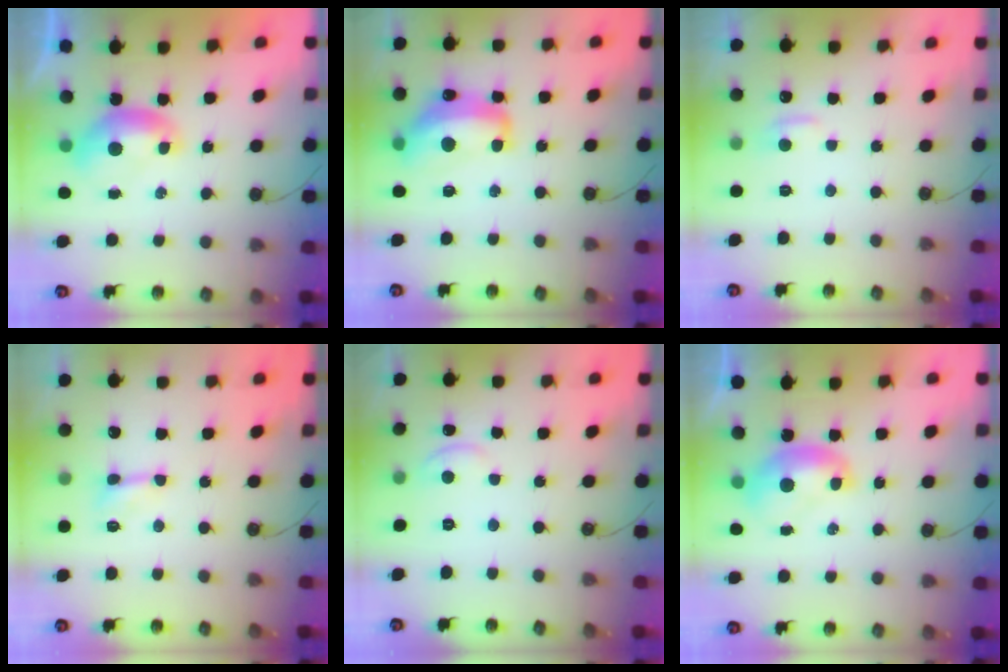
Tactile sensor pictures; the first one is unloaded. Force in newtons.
{"total": 8.6, "press": 8.5, "slide": 0.9}
{"total": 1.0, "press": 0.7, "slide": 0.7}
{"total": 2.5, "press": 2.4, "slide": 0.6}
{"total": 1.7, "press": 1.6, "slide": 0.3}
{"total": 1.5, "press": 1.5, "slide": 0.2}